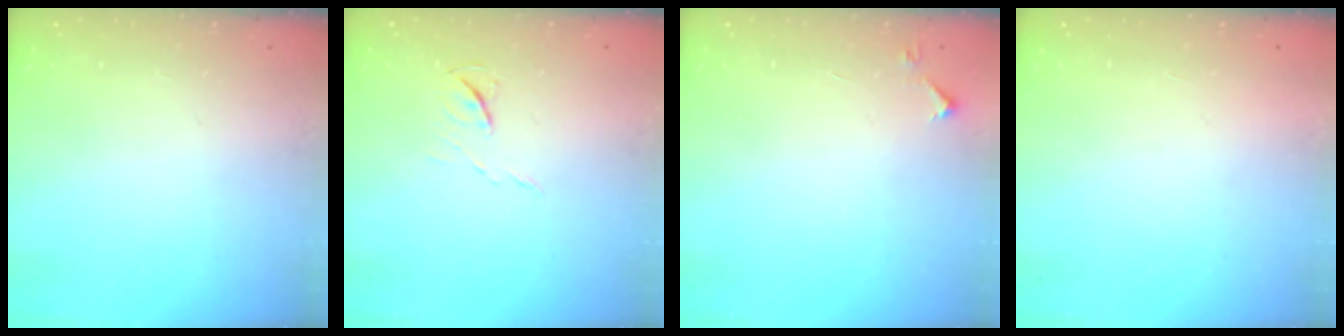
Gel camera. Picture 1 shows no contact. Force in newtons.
{"total": 4.9, "press": 4.9, "slide": 0.5}
{"total": 3.8, "press": 3.7, "slide": 0.6}
{"total": 1.5, "press": 1.5, "slide": 0.1}